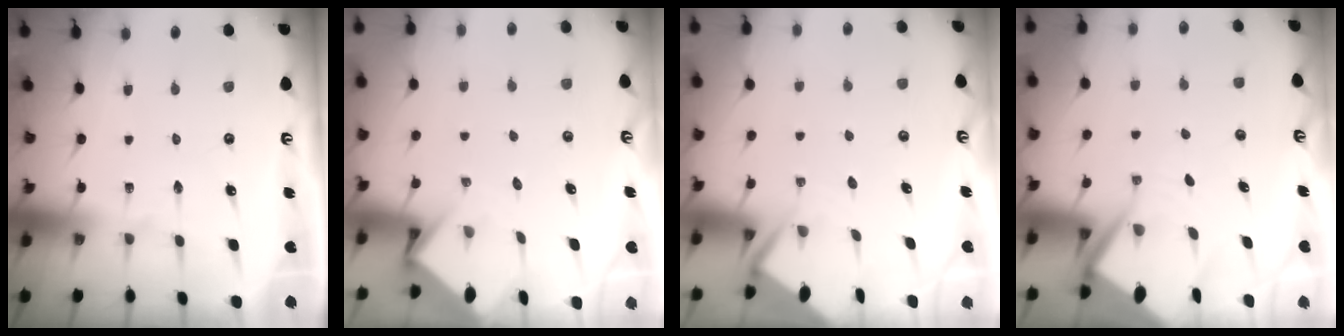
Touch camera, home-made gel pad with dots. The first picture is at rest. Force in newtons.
{"total": 3.6, "press": 3.5, "slide": 0.2}
{"total": 3.5, "press": 3.5, "slide": 0.3}
{"total": 7.5, "press": 7.5, "slide": 0.7}